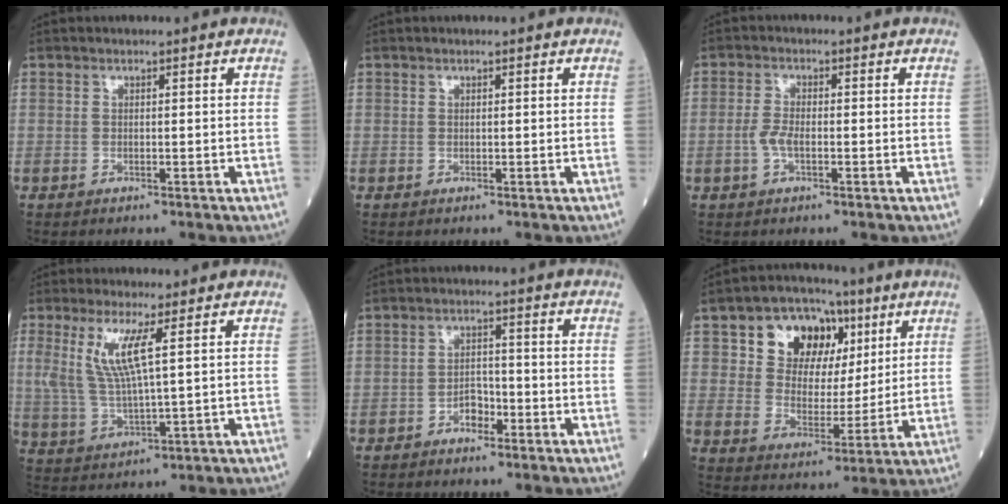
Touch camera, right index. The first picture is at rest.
{"total": 0.0}
{"total": 2.9, "force": [-0.8, 1.1, 2.5], "torque": [-0.058, 0.002, -0.015]}
{"total": 7.8, "force": [2.7, 0.6, 7.3], "torque": [-0.168, -0.004, 0.057]}
{"total": 3.0, "force": [-1.8, 1.7, 1.7], "torque": [-0.024, 0.009, -0.032]}
{"total": 11.9, "force": [5.4, 8.6, 6.1], "torque": [-0.095, 0.031, 0.098]}